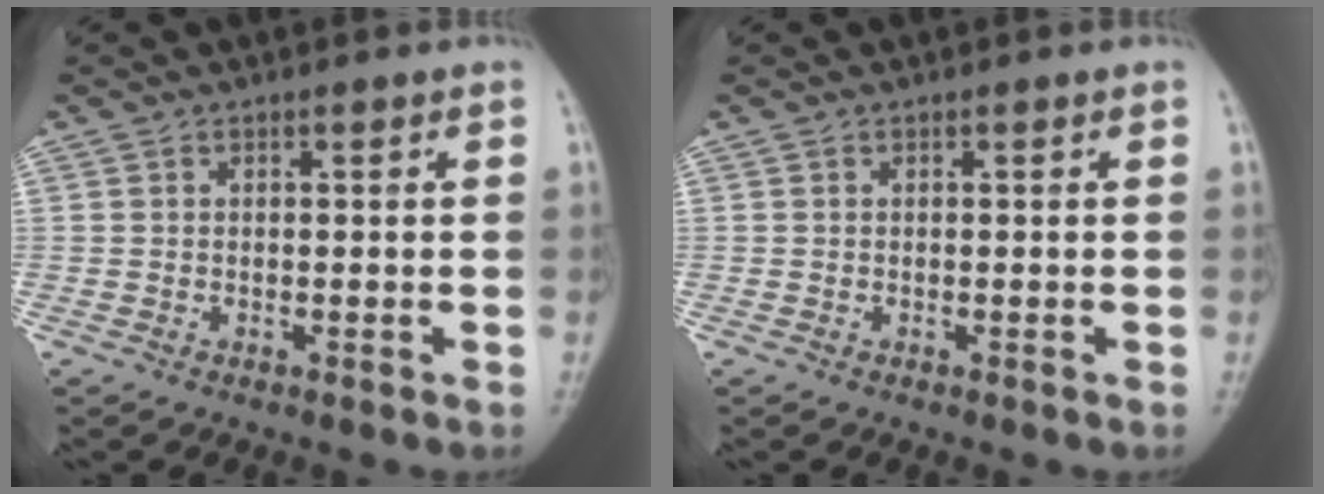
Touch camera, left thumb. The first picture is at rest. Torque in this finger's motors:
{"motor_torque": [0.01, 0.01, 0.00, 0.00, 0.00]}